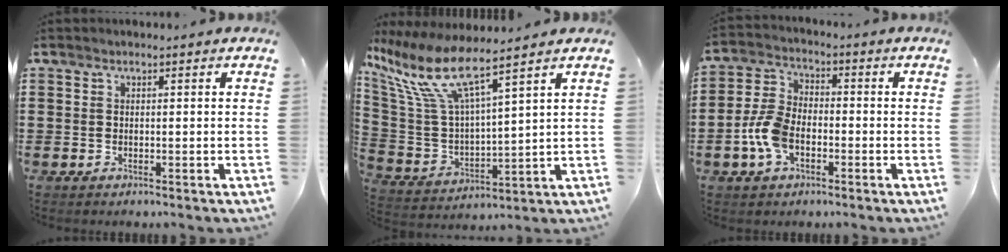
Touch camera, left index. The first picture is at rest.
{"total": 10.6, "force": [7.2, 2.4, 7.3], "torque": [-0.190, -0.045, 0.119]}
{"total": 7.2, "force": [-2.4, 4.4, 5.2], "torque": [-0.137, 0.000, -0.055]}